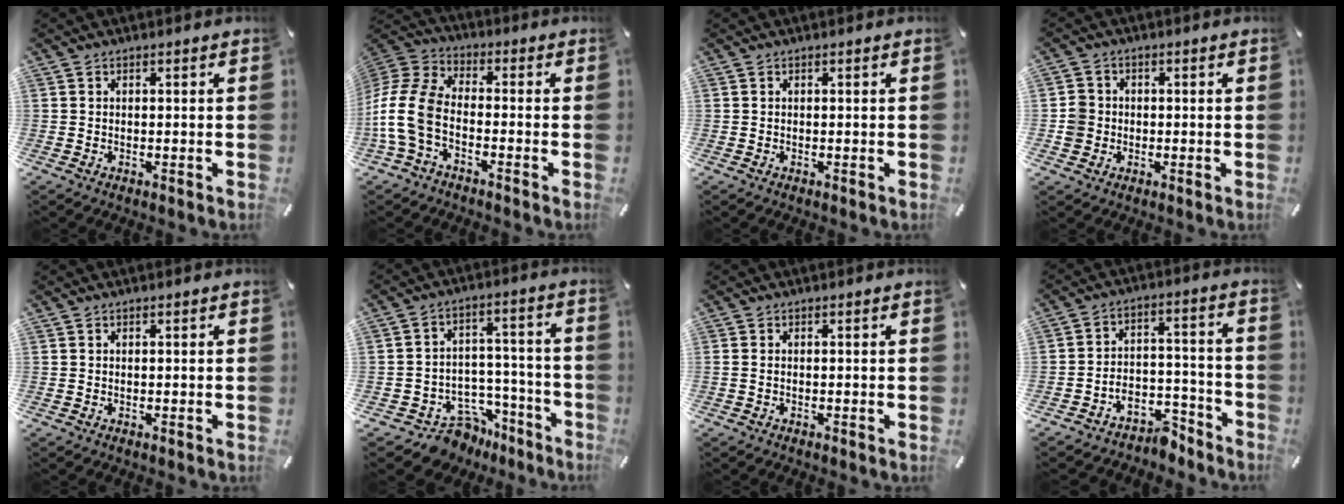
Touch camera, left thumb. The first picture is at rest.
{"total": 11.6, "force": [-4.6, 7.2, 7.9], "torque": [-0.187, 0.012, -0.090]}
{"total": 0.0}
{"total": 4.5, "force": [-0.7, 4.3, 1.0], "torque": [-0.014, 0.007, -0.012]}
{"total": 0.0}
{"total": 9.6, "force": [-6.2, 7.1, 2.2], "torque": [-0.035, 0.031, -0.098]}
{"total": 0.7, "force": [-0.2, 0.2, 0.6], "torque": [-0.013, -0.001, -0.005]}
{"total": 6.6, "force": [-4.2, 4.7, 1.8], "torque": [-0.021, 0.024, -0.074]}